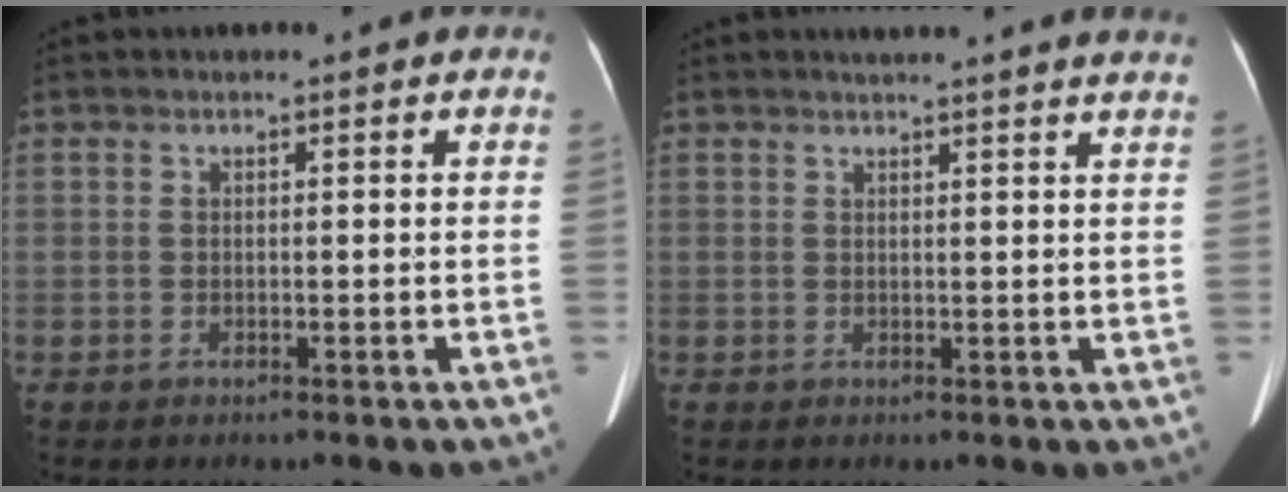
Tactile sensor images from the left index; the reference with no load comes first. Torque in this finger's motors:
{"motor_torque": [0.27, -0.09, 0.00, 0.03]}